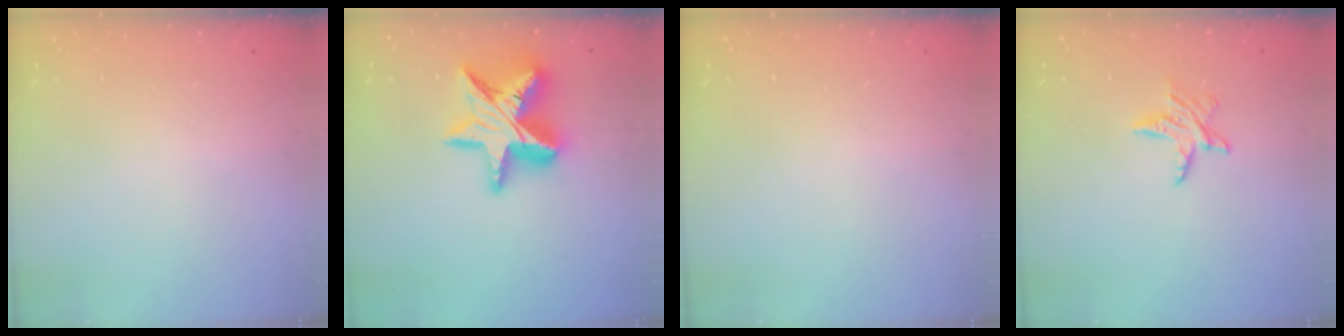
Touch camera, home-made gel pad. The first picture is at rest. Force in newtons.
{"total": 18.8, "press": 18.7, "slide": 1.4}
{"total": 0.0}
{"total": 5.8, "press": 5.8, "slide": 0.1}